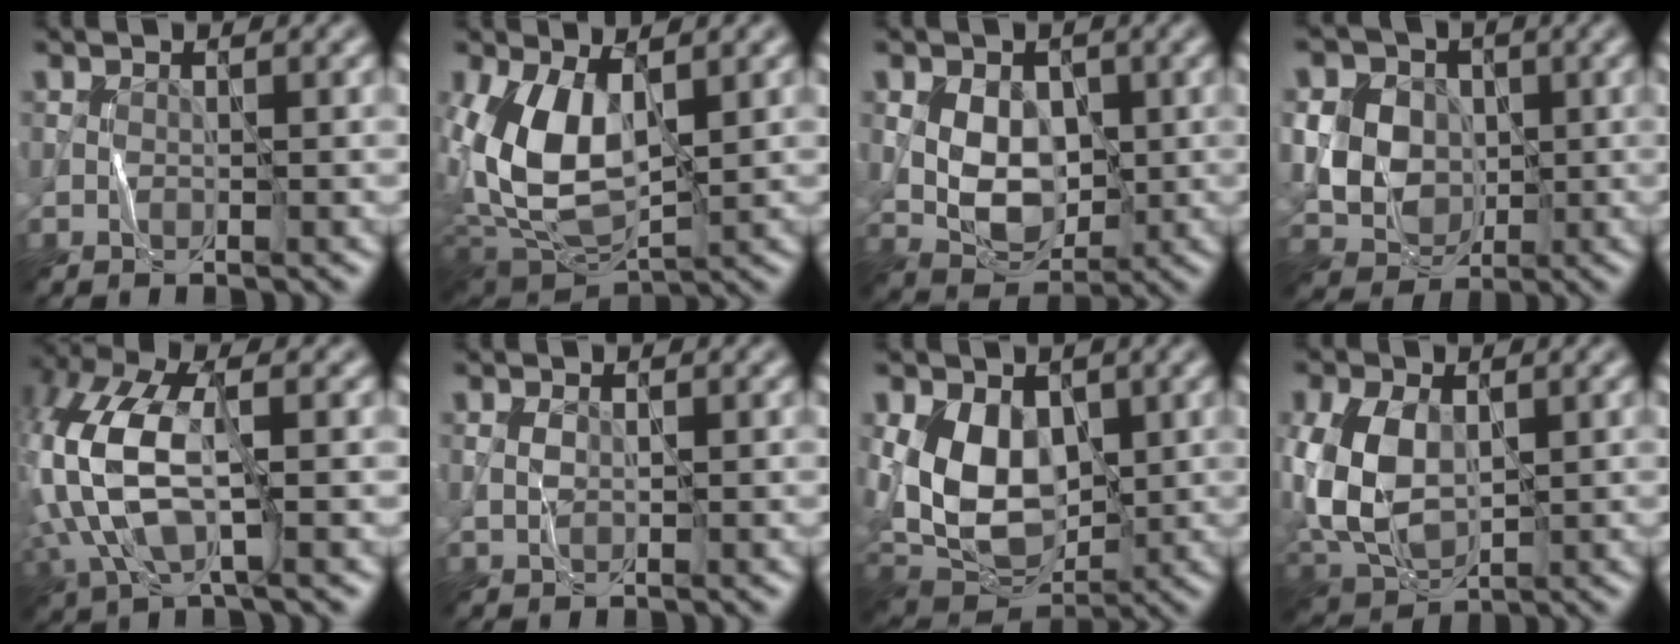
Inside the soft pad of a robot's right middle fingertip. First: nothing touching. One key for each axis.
{"total": 9.1, "fx": 1.2, "fy": 5.1, "fz": 7.5, "tx": -0.169, "ty": -0.005, "tz": 0.021}
{"total": 5.0, "fx": 0.3, "fy": 3.6, "fz": 3.5, "tx": -0.059, "ty": -0.009, "tz": 0.011}
{"total": 10.2, "fx": 1.4, "fy": 8.9, "fz": 4.8, "tx": -0.091, "ty": 0.025, "tz": 0.014}
{"total": 9.7, "fx": 0.2, "fy": 4.5, "fz": 8.6, "tx": -0.212, "ty": 0.010, "tz": -0.003}
{"total": 1.1, "fx": 0.2, "fy": 0.7, "fz": 0.8, "tx": -0.019, "ty": 0.000, "tz": 0.004}
{"total": 8.1, "fx": 1.2, "fy": 5.4, "fz": 6.0, "tx": -0.118, "ty": -0.011, "tz": 0.022}
{"total": 8.3, "fx": 0.6, "fy": 5.5, "fz": 6.1, "tx": -0.161, "ty": 0.002, "tz": 0.014}